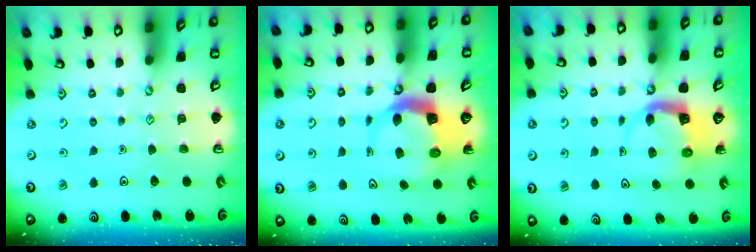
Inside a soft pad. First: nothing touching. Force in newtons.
{"total": 6.1, "press": 6.0, "slide": 1.0}
{"total": 4.7, "press": 4.7, "slide": 0.5}